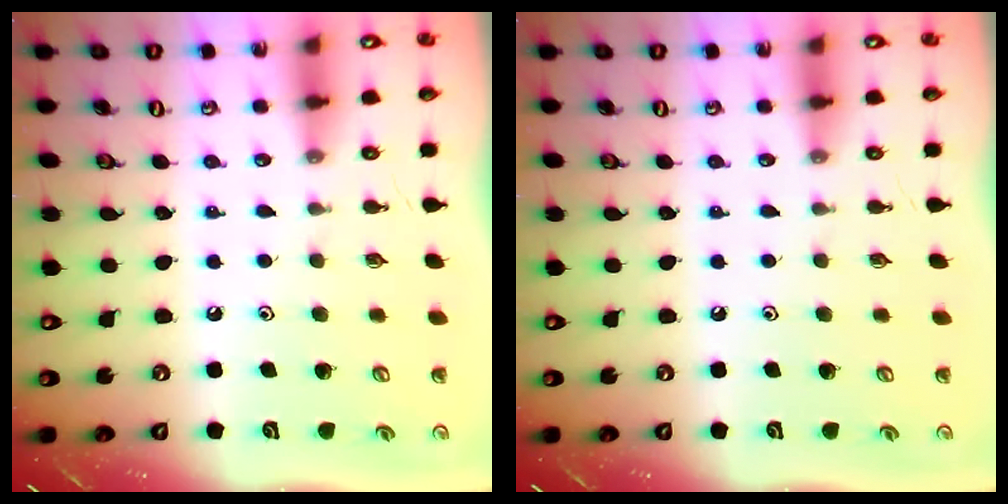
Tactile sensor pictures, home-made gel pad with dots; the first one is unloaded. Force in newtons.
{"total": 0.0}